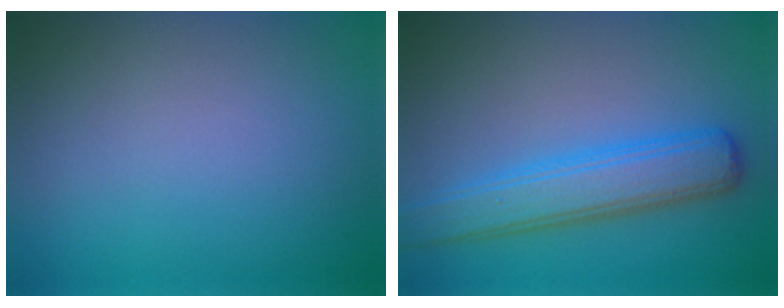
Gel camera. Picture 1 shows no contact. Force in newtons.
{"total": 5.1, "press": 5.1, "slide": 0.1}